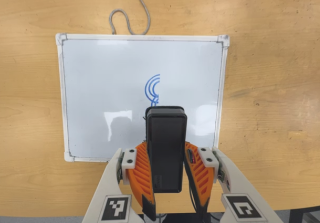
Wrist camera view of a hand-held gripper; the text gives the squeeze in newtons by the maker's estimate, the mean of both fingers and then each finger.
{"total": 7.4, "left": 5.8, "right": 9.0}